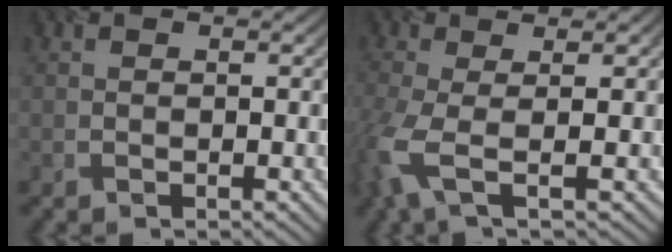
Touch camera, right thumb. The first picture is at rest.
{"total": 5.7, "force": [-1.1, 1.7, 5.3], "torque": [-0.130, -0.013, -0.025]}